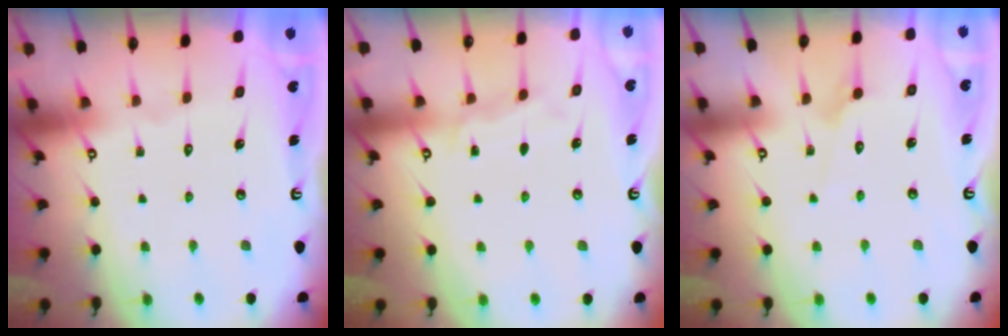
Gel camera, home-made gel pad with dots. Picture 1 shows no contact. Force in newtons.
{"total": 4.7, "press": 4.7, "slide": 0.6}
{"total": 2.7, "press": 2.7, "slide": 0.3}